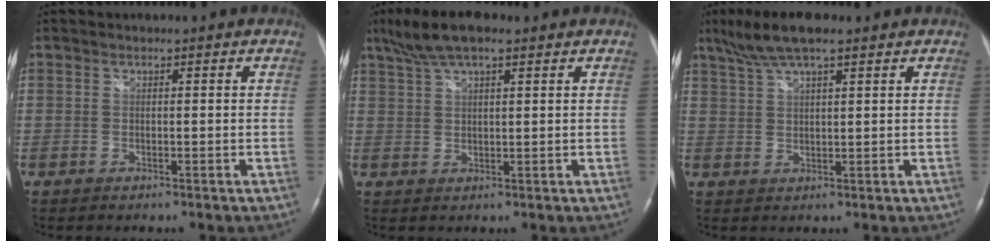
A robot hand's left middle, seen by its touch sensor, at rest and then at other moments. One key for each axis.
{"total": 7.1, "fx": 5.1, "fy": 1.4, "fz": 4.8, "tx": -0.104, "ty": 0.024, "tz": 0.092}
{"total": 7.6, "fx": 5.6, "fy": 1.2, "fz": 5.1, "tx": -0.105, "ty": 0.021, "tz": 0.100}